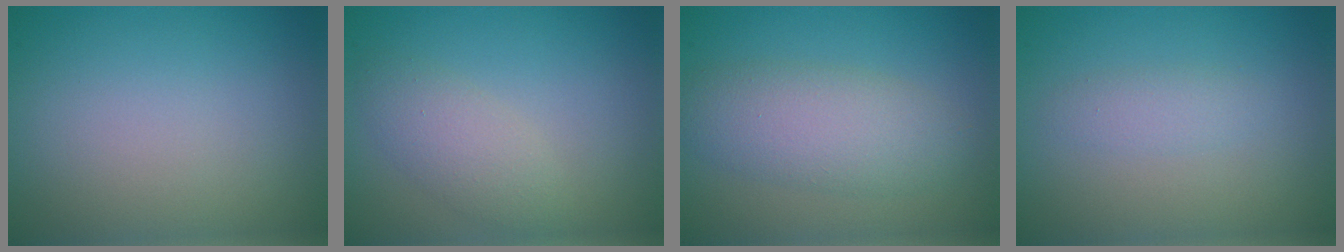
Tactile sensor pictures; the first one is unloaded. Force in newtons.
{"total": 2.6, "press": 2.6, "slide": 0.2}
{"total": 4.7, "press": 4.7, "slide": 0.1}
{"total": 1.5, "press": 1.5, "slide": 0.1}